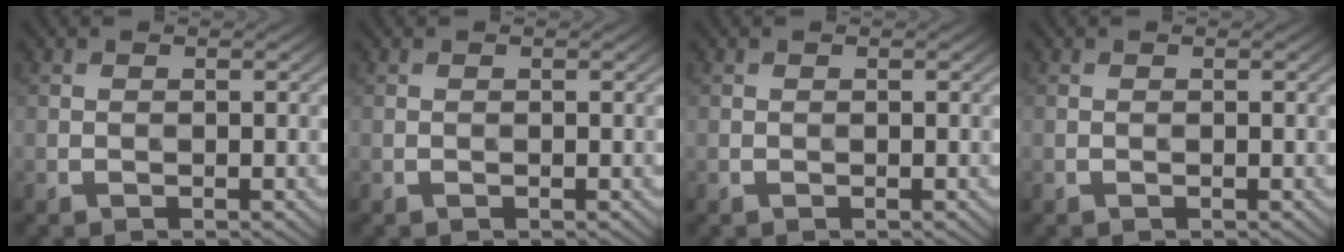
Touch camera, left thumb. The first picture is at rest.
{"total": 0.0}
{"total": 0.0}
{"total": 0.0}